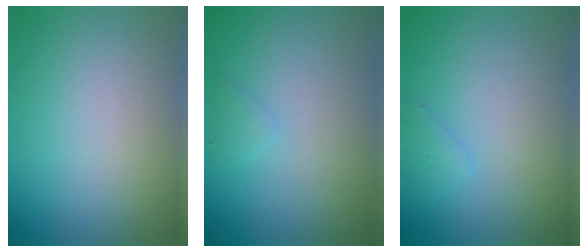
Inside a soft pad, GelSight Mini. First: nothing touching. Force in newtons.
{"total": 0.7, "press": 0.7, "slide": 0.0}
{"total": 1.1, "press": 1.1, "slide": 0.0}